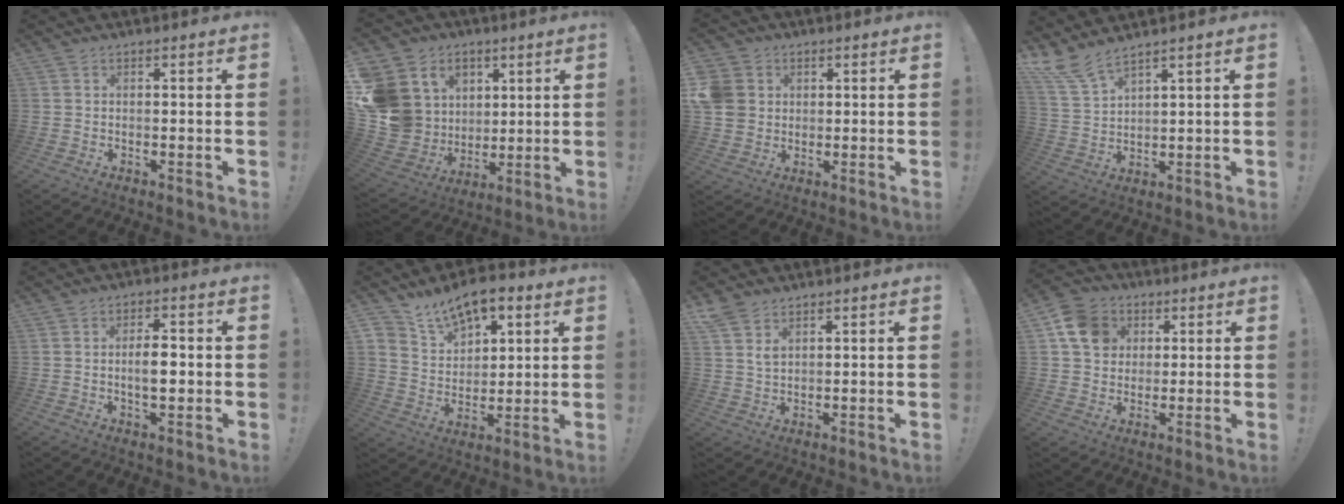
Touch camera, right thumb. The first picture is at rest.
{"total": 16.5, "force": [3.8, 15.0, 5.7], "torque": [-0.109, -0.023, 0.107]}
{"total": 8.3, "force": [1.9, 7.4, 3.3], "torque": [-0.071, -0.006, 0.040]}
{"total": 7.7, "force": [6.5, 1.4, 4.0], "torque": [-0.096, -0.029, 0.126]}
{"total": 6.0, "force": [-0.7, 2.7, 5.2], "torque": [-0.082, 0.004, -0.019]}
{"total": 11.1, "force": [8.1, 6.2, 4.5], "torque": [-0.078, -0.051, 0.155]}
{"total": 4.7, "force": [3.3, 2.4, 2.2], "torque": [-0.038, -0.017, 0.062]}
{"total": 11.3, "force": [3.9, 9.5, 4.6], "torque": [-0.063, -0.007, 0.080]}